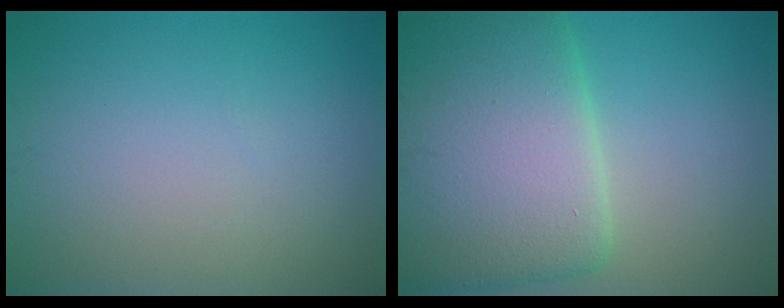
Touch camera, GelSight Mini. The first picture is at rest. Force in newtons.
{"total": 12.4, "press": 12.3, "slide": 0.6}